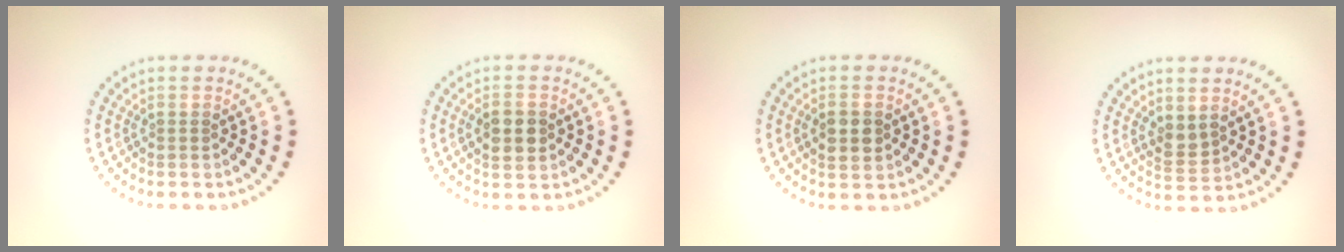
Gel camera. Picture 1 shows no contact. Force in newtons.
{"total": 2.9, "press": 2.9, "slide": 0.0}
{"total": 2.3, "press": 2.3, "slide": 0.1}
{"total": 1.7, "press": 1.6, "slide": 0.7}